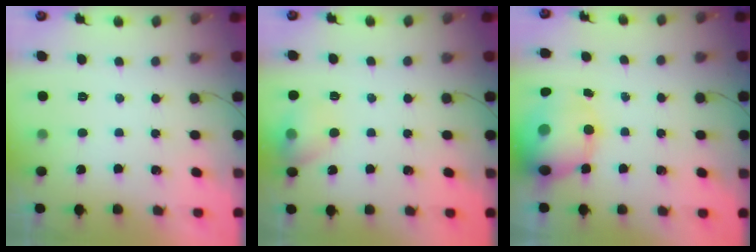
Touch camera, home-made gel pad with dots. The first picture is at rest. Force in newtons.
{"total": 9.8, "press": 9.7, "slide": 1.5}
{"total": 12.9, "press": 12.5, "slide": 3.4}